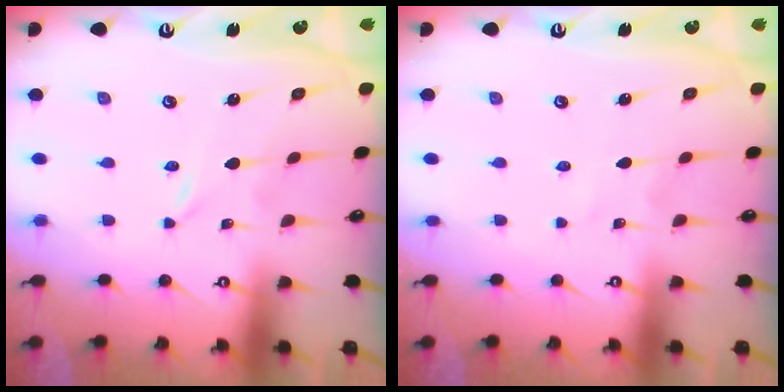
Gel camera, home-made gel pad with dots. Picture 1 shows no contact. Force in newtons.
{"total": 1.5, "press": 1.5, "slide": 0.2}